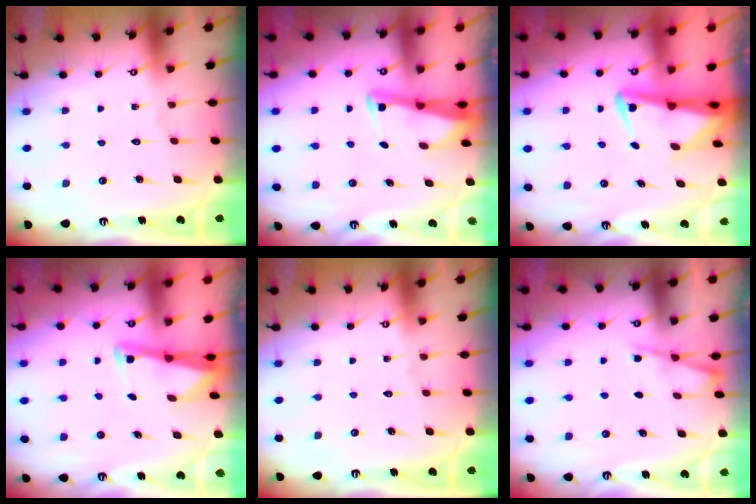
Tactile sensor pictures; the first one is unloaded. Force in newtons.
{"total": 2.7, "press": 2.7, "slide": 0.3}
{"total": 4.5, "press": 4.4, "slide": 0.8}
{"total": 2.8, "press": 2.8, "slide": 0.2}
{"total": 0.0}
{"total": 2.9, "press": 2.9, "slide": 0.4}